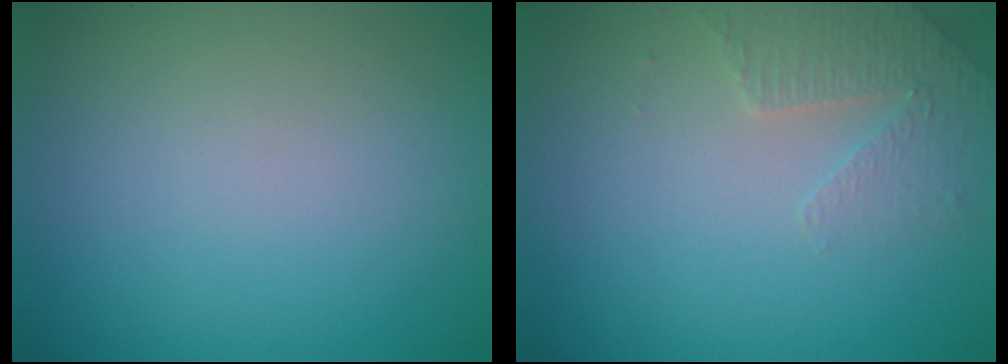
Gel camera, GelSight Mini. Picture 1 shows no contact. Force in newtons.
{"total": 2.3, "press": 2.2, "slide": 0.6}